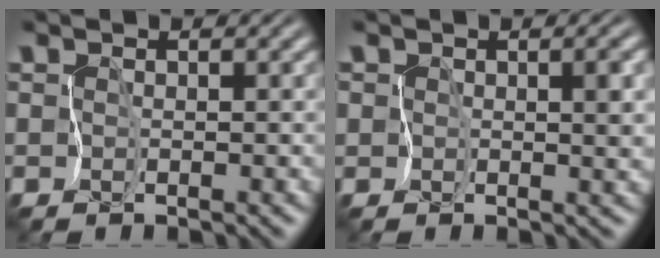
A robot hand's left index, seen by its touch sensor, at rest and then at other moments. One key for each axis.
{"total": 2.7, "fx": 0.4, "fy": 1.4, "fz": 2.3, "tx": -0.028, "ty": -0.006, "tz": 0.007}